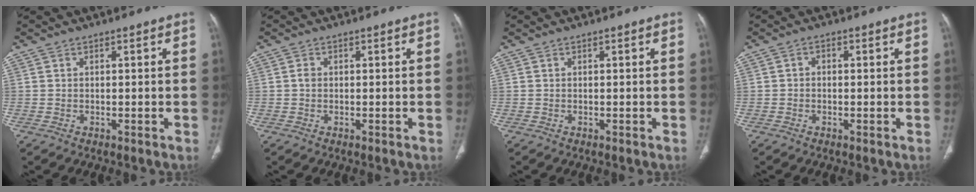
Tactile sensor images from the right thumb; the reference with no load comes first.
{"total": 1.0, "force": [0.0, 0.8, 0.5], "torque": [-0.008, 0.002, -0.003]}
{"total": 0.0}
{"total": 1.2, "force": [-0.1, 1.0, 0.7], "torque": [-0.005, 0.005, -0.006]}